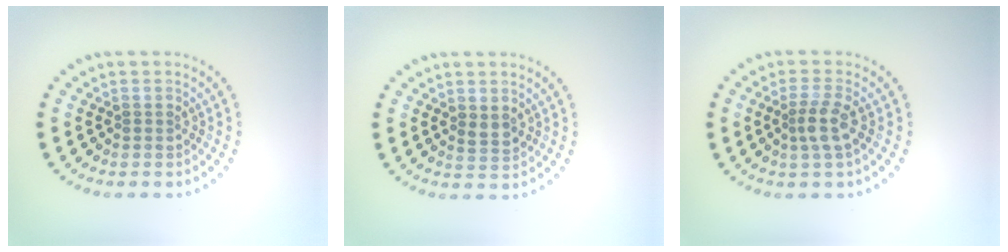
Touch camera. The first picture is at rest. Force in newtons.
{"total": 1.1, "press": 1.1, "slide": 0.3}
{"total": 2.5, "press": 2.0, "slide": 1.5}